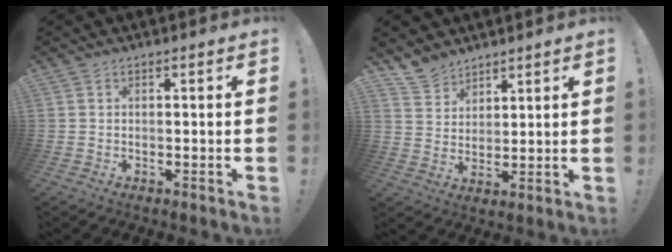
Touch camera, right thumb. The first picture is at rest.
{"total": 7.7, "force": [6.5, 3.9, 1.1], "torque": [-0.030, -0.043, 0.130]}